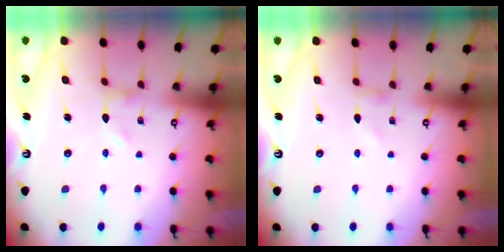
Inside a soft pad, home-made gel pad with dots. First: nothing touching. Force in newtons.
{"total": 0.0}